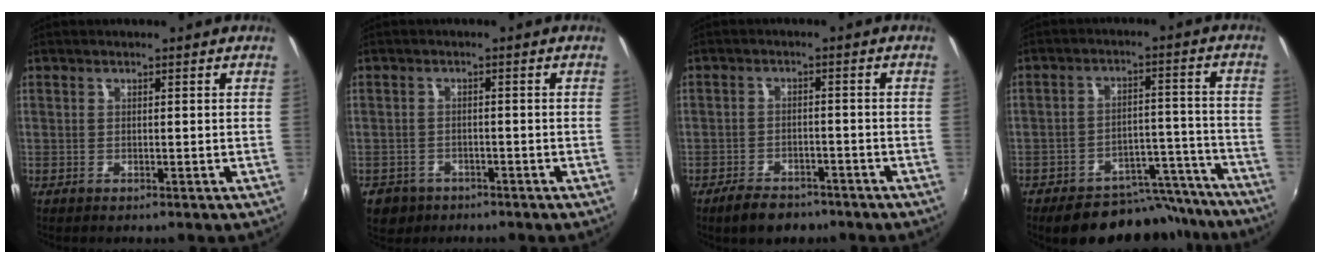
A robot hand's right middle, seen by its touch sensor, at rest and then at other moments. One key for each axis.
{"total": 5.2, "fx": -3.0, "fy": 4.0, "fz": 1.4, "tx": -0.046, "ty": -0.005, "tz": -0.044}
{"total": 6.6, "fx": -5.1, "fy": 3.3, "fz": 2.6, "tx": -0.066, "ty": 0.005, "tz": -0.076}
{"total": 15.8, "fx": -13.9, "fy": 6.0, "fz": 4.5, "tx": -0.075, "ty": 0.040, "tz": -0.172}